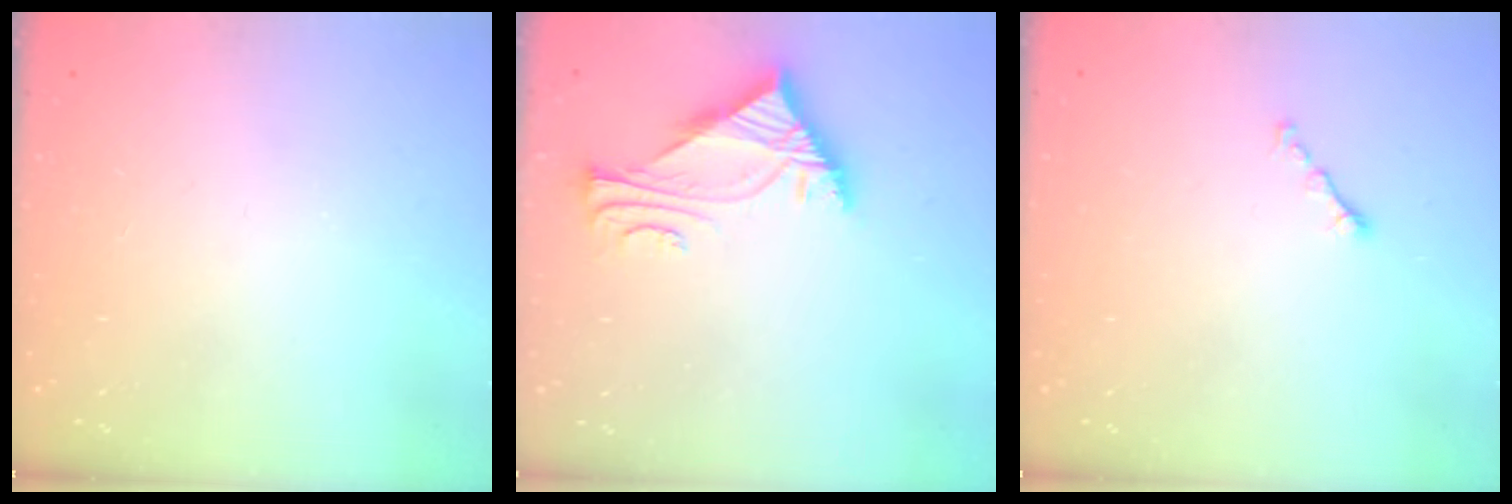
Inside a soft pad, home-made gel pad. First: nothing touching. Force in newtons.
{"total": 5.8, "press": 5.7, "slide": 0.8}
{"total": 0.8, "press": 0.6, "slide": 0.4}